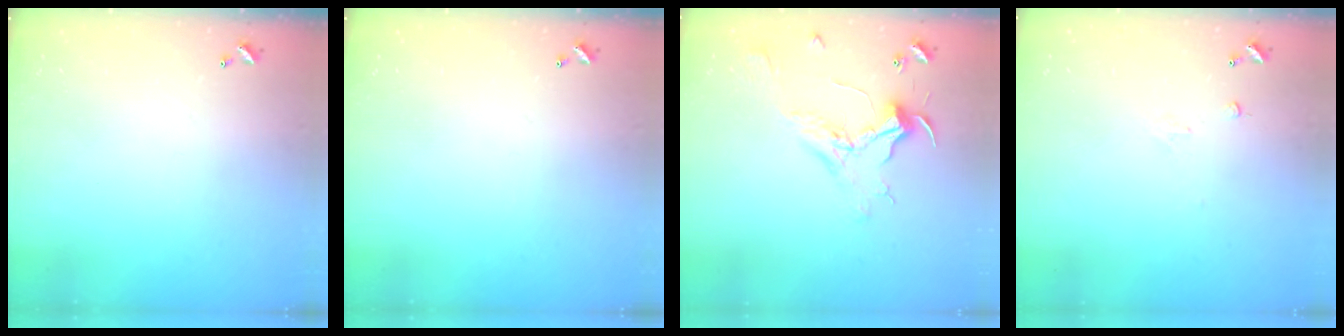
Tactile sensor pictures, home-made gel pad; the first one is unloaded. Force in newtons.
{"total": 0.0}
{"total": 2.3, "press": 2.2, "slide": 0.8}
{"total": 1.1, "press": 0.9, "slide": 0.5}